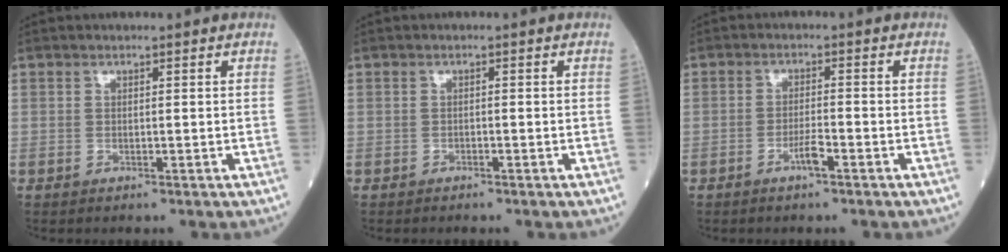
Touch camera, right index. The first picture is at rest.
{"total": 0.0}
{"total": 2.7, "force": [-1.6, 0.2, 2.2], "torque": [-0.041, -0.001, -0.030]}